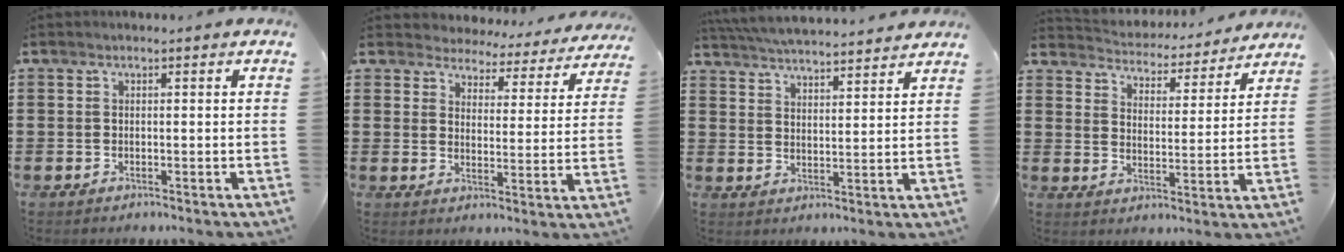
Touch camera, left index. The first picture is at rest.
{"total": 4.1, "force": [4.0, 0.7, -0.3], "torque": [-0.022, -0.030, 0.066]}
{"total": 5.1, "force": [5.0, -0.1, 0.9], "torque": [-0.036, -0.028, 0.089]}
{"total": 4.3, "force": [4.2, 0.3, 0.0], "torque": [-0.027, -0.037, 0.068]}